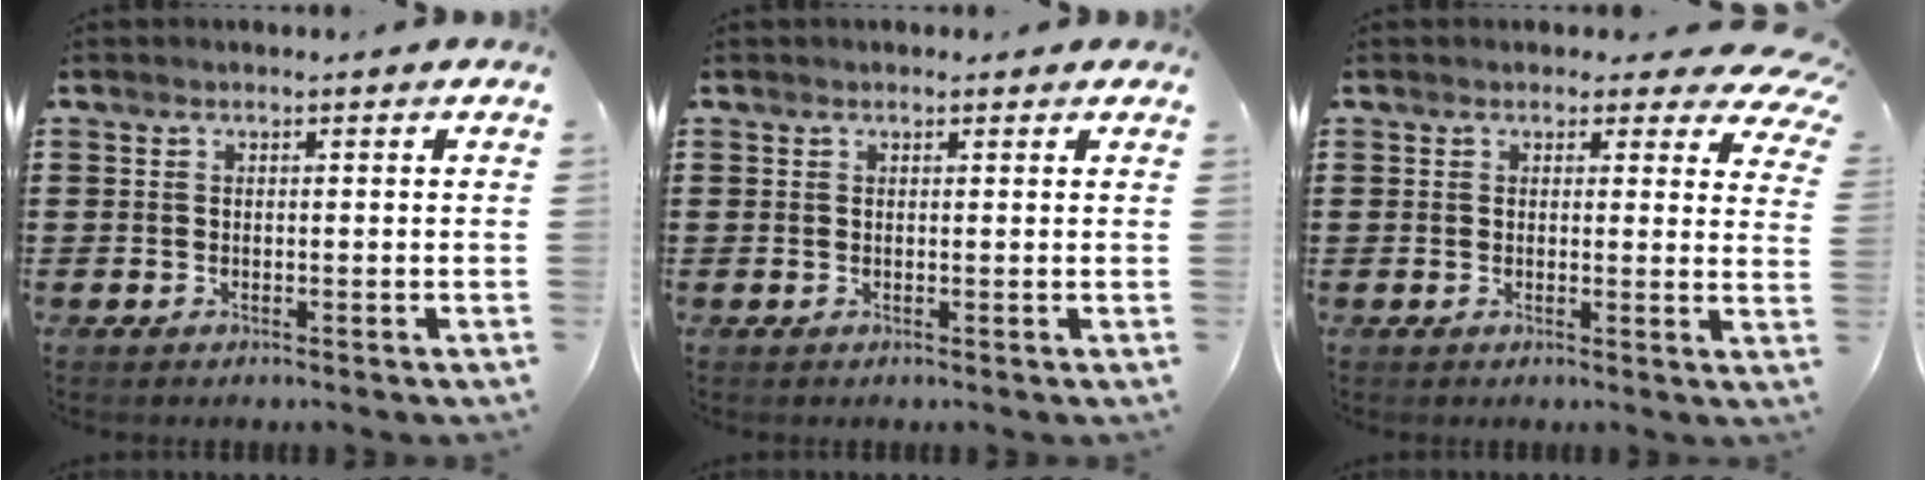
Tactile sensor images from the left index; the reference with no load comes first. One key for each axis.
{"total": 0.6, "fx": 0.4, "fy": 0.4, "fz": 0.3, "tx": -0.006, "ty": 0.004, "tz": 0.008}
{"total": 3.0, "fx": 2.3, "fy": 1.2, "fz": 1.4, "tx": -0.023, "ty": -0.006, "tz": 0.038}